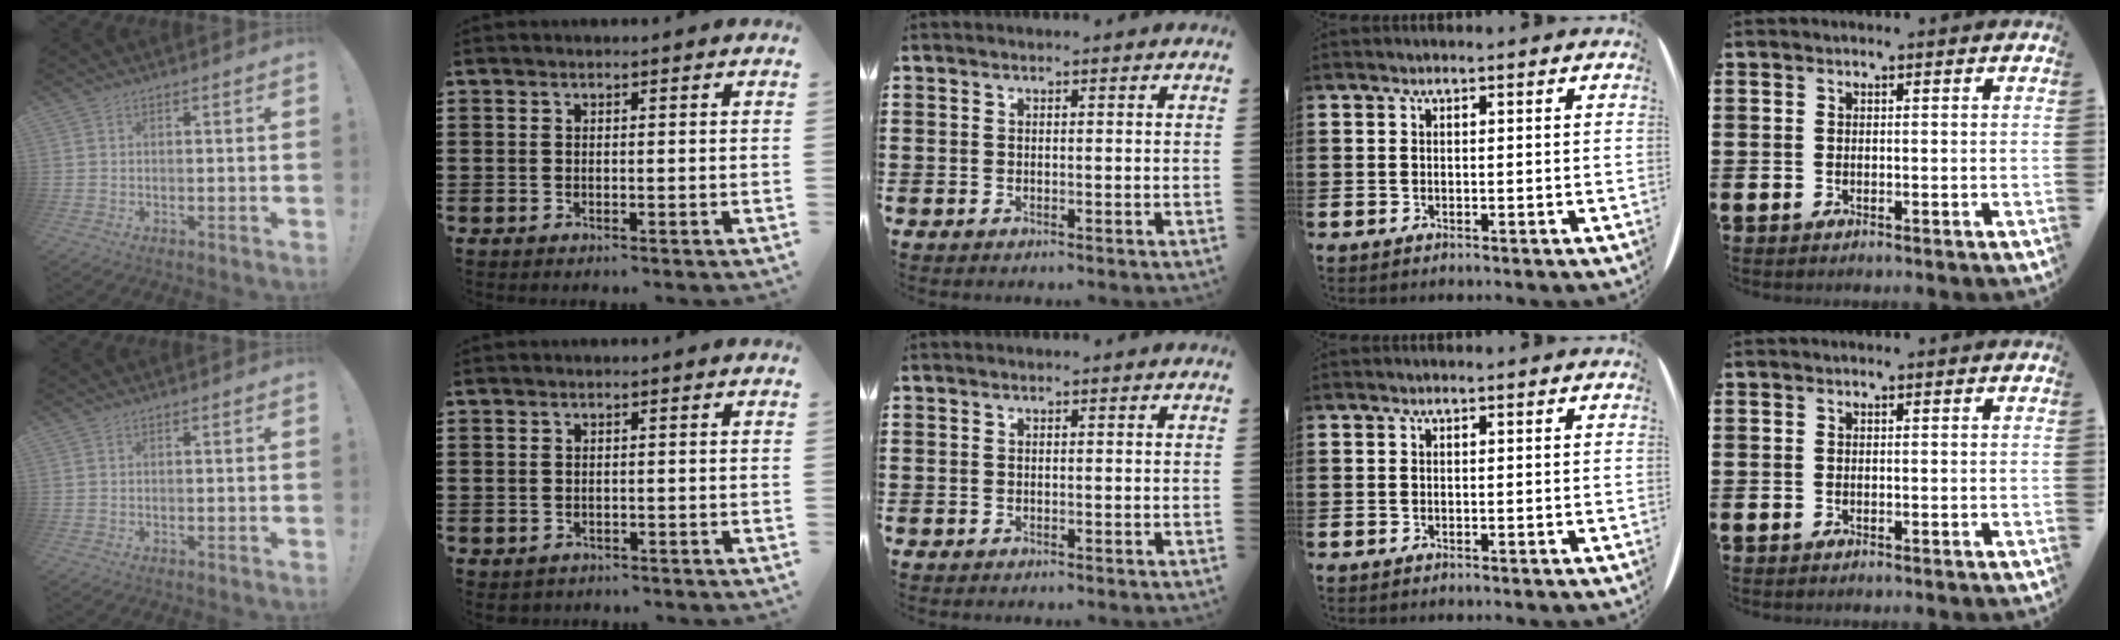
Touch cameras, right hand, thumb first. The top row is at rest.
{"index": {"total": 0.7, "force": [-0.5, 0.5, 0.0], "torque": [-0.004, 0.003, -0.011]}}